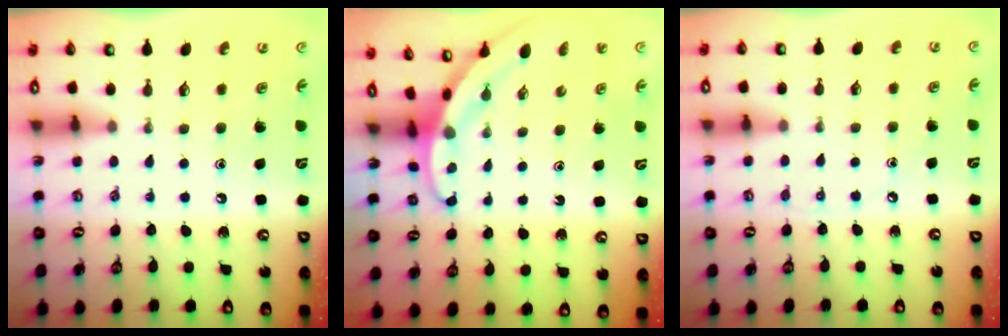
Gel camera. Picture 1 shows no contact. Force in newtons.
{"total": 2.9, "press": 2.9, "slide": 0.2}
{"total": 2.8, "press": 2.8, "slide": 0.3}